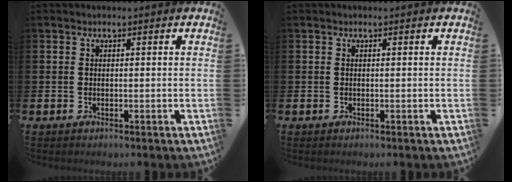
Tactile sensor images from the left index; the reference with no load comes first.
{"total": 0.0}